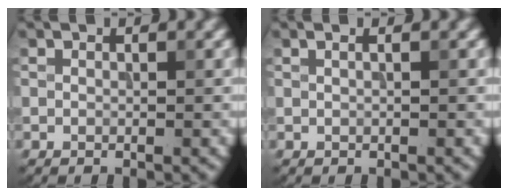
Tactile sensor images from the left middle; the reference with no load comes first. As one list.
[{"total": 1.7, "force": [0.8, 1.0, 1.2], "torque": [-0.001, 0.003, -0.009]}]